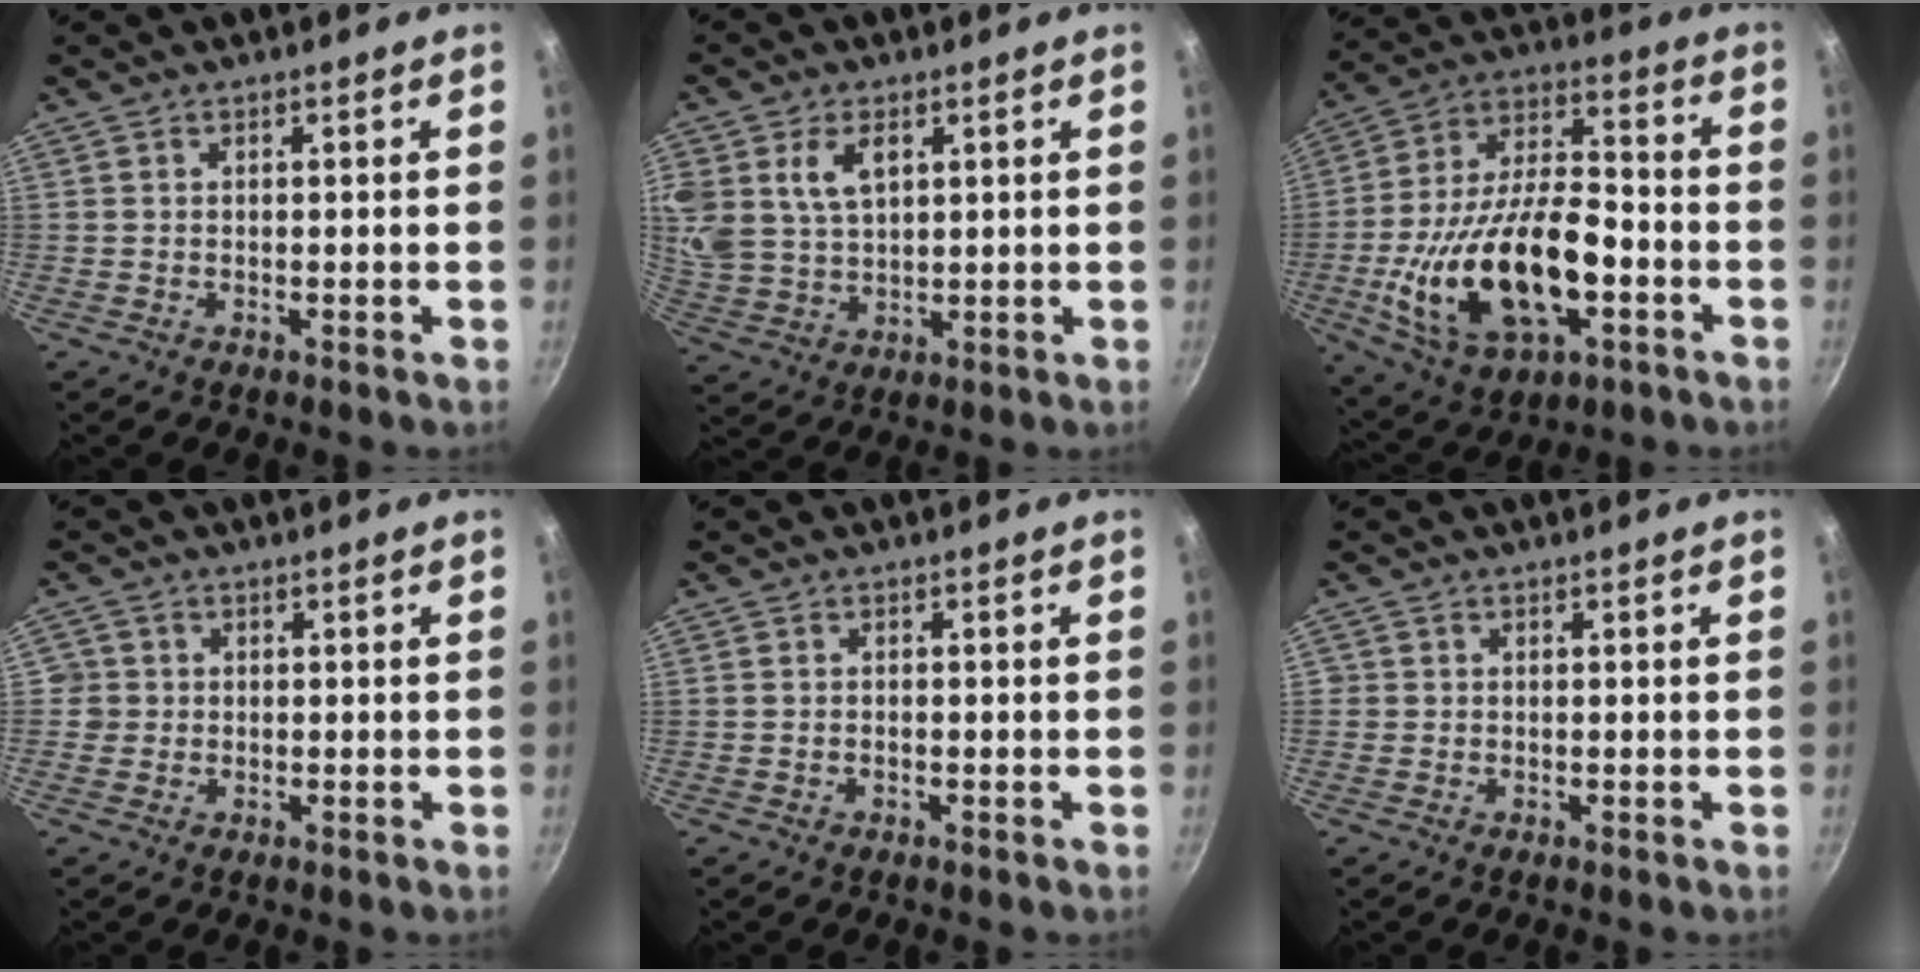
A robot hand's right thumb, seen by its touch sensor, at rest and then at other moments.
{"total": 10.7, "force": [4.1, 7.2, 6.9], "torque": [-0.131, -0.011, 0.086]}
{"total": 24.0, "force": [-6.2, 12.4, 19.6], "torque": [-0.356, 0.030, -0.102]}
{"total": 2.4, "force": [-0.2, 2.4, 0.3], "torque": [0.009, 0.009, -0.006]}
{"total": 0.6, "force": [-0.3, 0.4, 0.4], "torque": [-0.010, 0.004, -0.009]}
{"total": 0.8, "force": [-0.1, 0.8, 0.1], "torque": [0.002, 0.002, -0.003]}